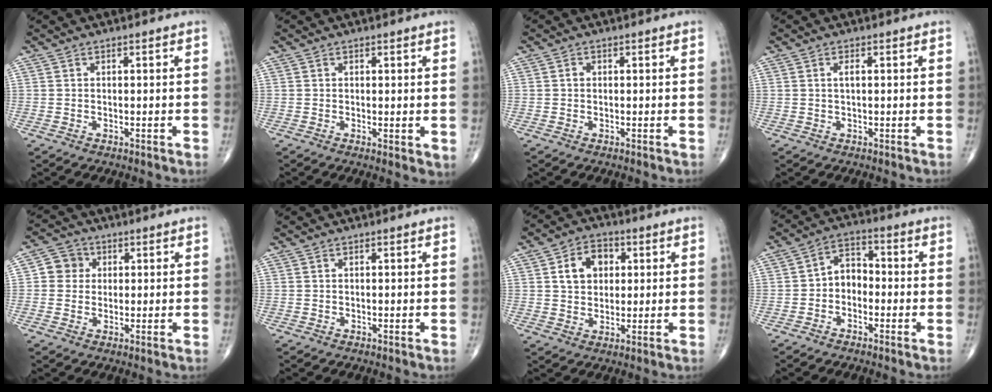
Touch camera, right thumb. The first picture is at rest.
{"total": 2.0, "force": [0.1, 0.8, 1.8], "torque": [-0.029, -0.009, -0.002]}
{"total": 0.7, "force": [0.0, 0.6, 0.4], "torque": [-0.002, 0.002, -0.002]}
{"total": 2.7, "force": [0.4, 1.0, 2.4], "torque": [-0.045, 0.005, 0.005]}
{"total": 5.7, "force": [1.2, 5.3, 1.4], "torque": [0.006, 0.006, 0.012]}
{"total": 0.0}
{"total": 8.0, "force": [2.0, 6.1, 4.8], "torque": [-0.050, 0.004, 0.030]}
{"total": 5.5, "force": [-1.4, 4.1, 3.4], "torque": [-0.035, 0.029, -0.041]}